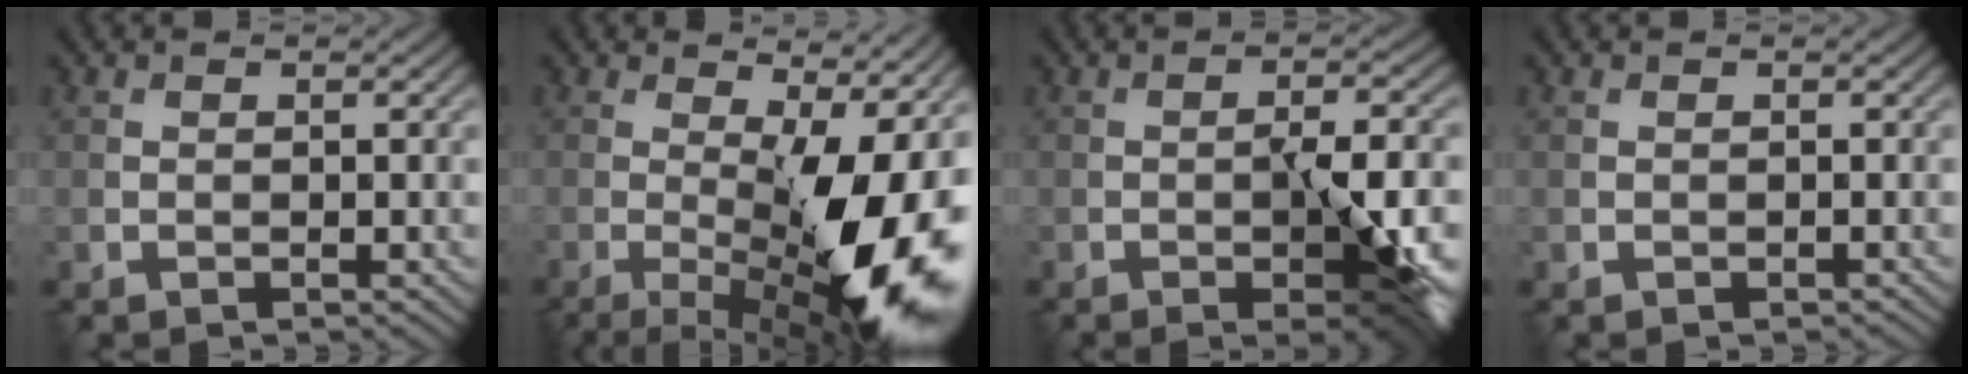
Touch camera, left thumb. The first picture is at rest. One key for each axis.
{"total": 16.5, "fx": -2.0, "fy": 5.2, "fz": 15.5, "tx": -0.197, "ty": 0.004, "tz": -0.025}
{"total": 8.7, "fx": -2.4, "fy": 2.5, "fz": 7.9, "tx": -0.122, "ty": -0.006, "tz": -0.033}
{"total": 0.0}